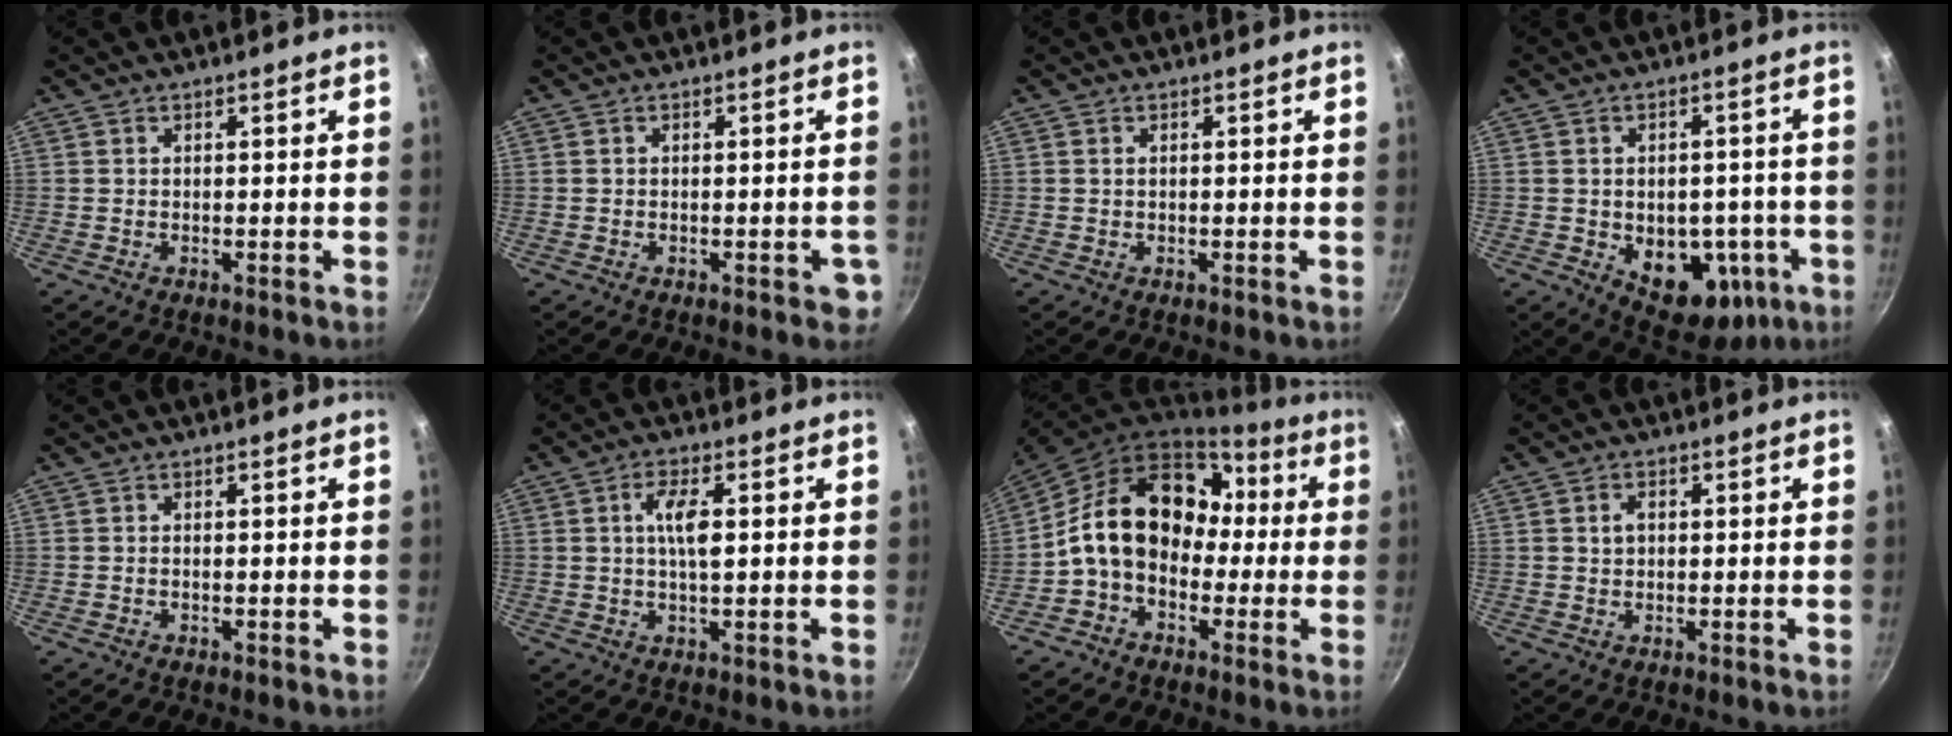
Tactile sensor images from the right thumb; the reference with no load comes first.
{"total": 2.9, "force": [-1.1, 1.6, 2.2], "torque": [-0.007, 0.012, -0.009]}
{"total": 0.5, "force": [0.1, 0.4, 0.4], "torque": [-0.006, 0.002, 0.002]}
{"total": 14.4, "force": [-3.8, 9.6, 10.0], "torque": [-0.088, 0.004, -0.030]}
{"total": 0.0}
{"total": 5.6, "force": [0.9, 1.8, 5.2], "torque": [-0.098, 0.006, 0.015]}
{"total": 17.8, "force": [0.2, 13.5, 11.6], "torque": [-0.161, 0.061, -0.011]}
{"total": 2.4, "force": [0.5, 1.8, 1.5], "torque": [-0.016, 0.006, 0.008]}